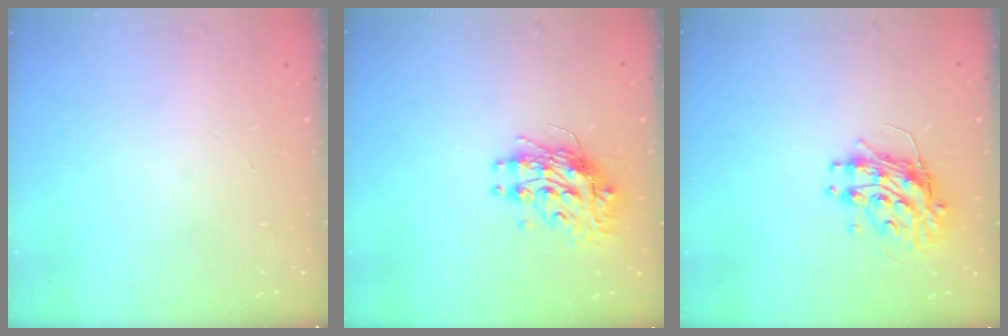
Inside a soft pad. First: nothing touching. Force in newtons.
{"total": 10.0, "press": 10.0, "slide": 0.4}
{"total": 10.4, "press": 10.4, "slide": 0.2}